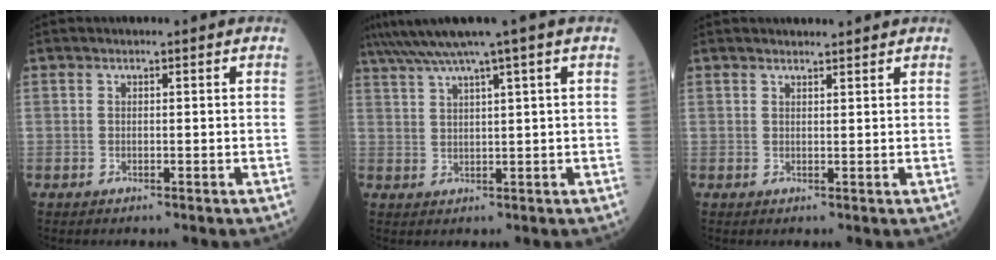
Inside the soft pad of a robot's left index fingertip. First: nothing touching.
{"total": 7.3, "force": [5.4, -1.8, 4.7], "torque": [-0.081, 0.027, 0.092]}
{"total": 2.7, "force": [2.7, 0.2, 0.3], "torque": [-0.008, 0.009, 0.036]}